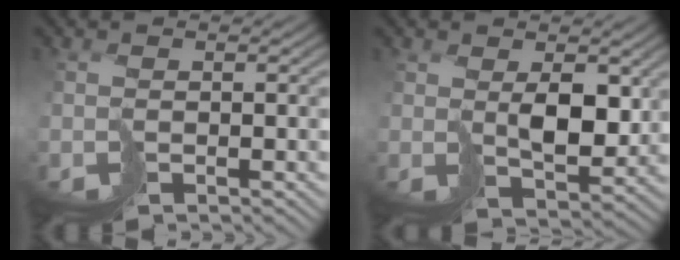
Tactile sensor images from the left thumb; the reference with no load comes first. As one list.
[{"total": 5.0, "force": [2.6, 2.4, 3.6], "torque": [-0.073, -0.009, 0.061]}]